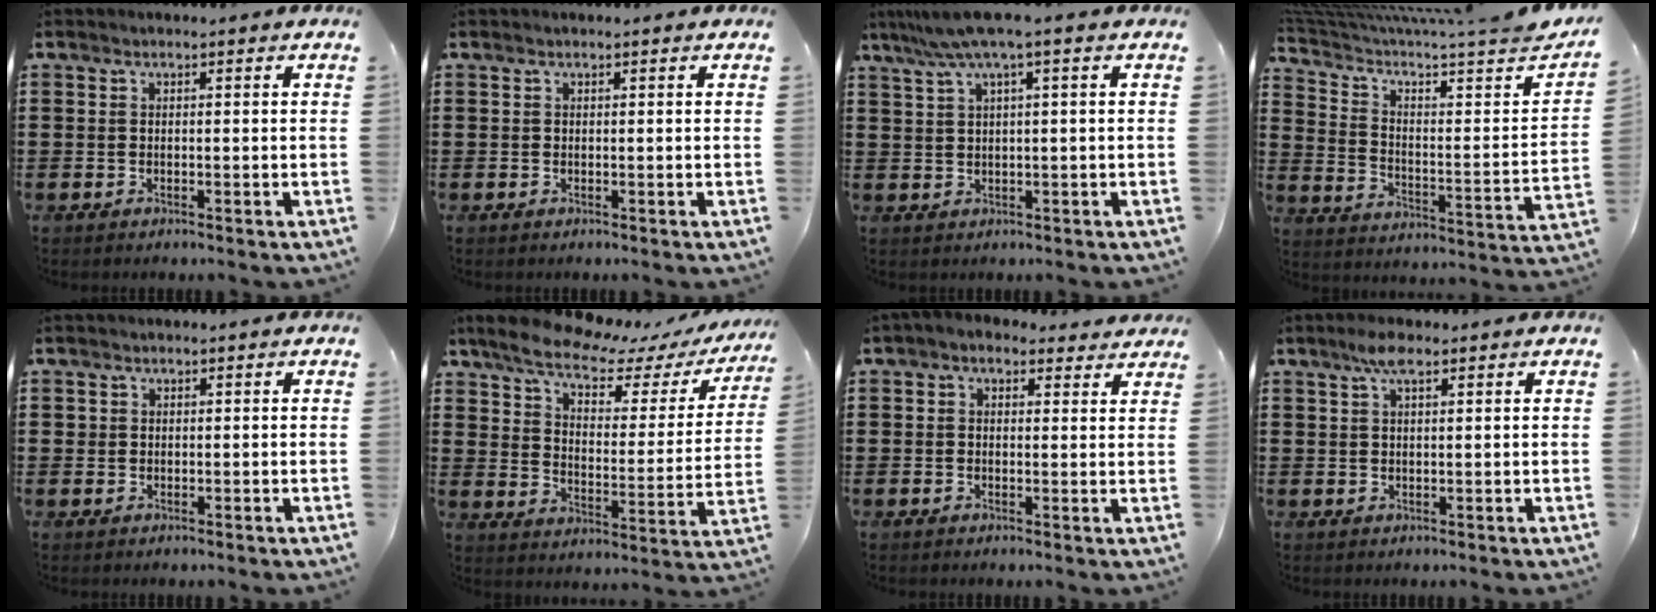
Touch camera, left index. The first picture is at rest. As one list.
[{"total": 0.0}, {"total": 4.8, "force": [2.1, -0.3, 4.3], "torque": [-0.094, -0.009, 0.034]}, {"total": 5.4, "force": [4.2, -0.1, 3.5], "torque": [-0.078, -0.055, 0.062]}, {"total": 0.7, "force": [0.1, 0.7, -0.1], "torque": [0.000, 0.007, 0.001]}, {"total": 9.1, "force": [7.4, 2.5, 4.7], "torque": [-0.111, -0.042, 0.122]}, {"total": 2.2, "force": [1.6, 1.3, 0.9], "torque": [-0.017, -0.003, 0.025]}, {"total": 4.0, "force": [2.5, 1.3, 2.9], "torque": [-0.065, 0.008, 0.043]}]